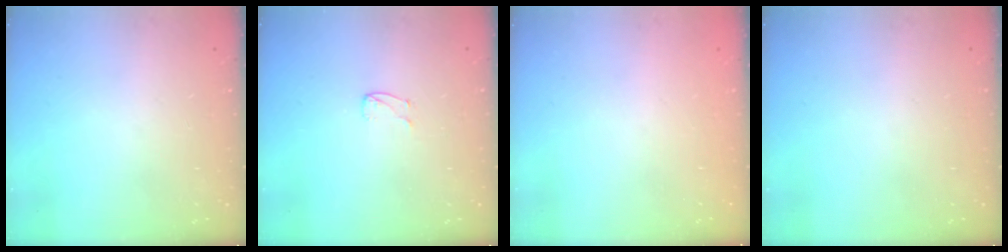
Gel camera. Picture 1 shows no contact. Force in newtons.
{"total": 3.1, "press": 3.1, "slide": 0.3}
{"total": 0.0}
{"total": 0.0}